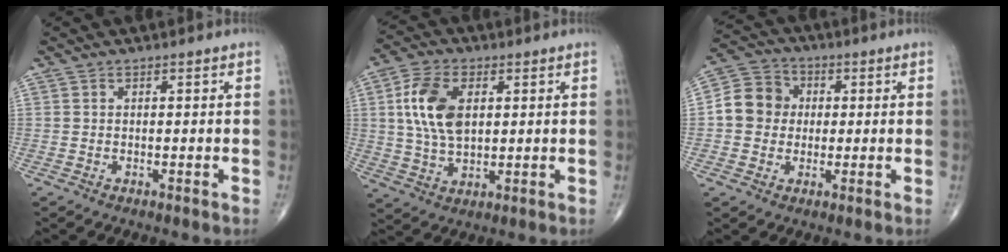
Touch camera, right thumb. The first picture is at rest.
{"total": 13.3, "force": [2.8, 7.6, 10.5], "torque": [-0.200, 0.000, 0.054]}
{"total": 8.9, "force": [0.3, 8.0, 3.7], "torque": [-0.042, 0.020, -0.008]}